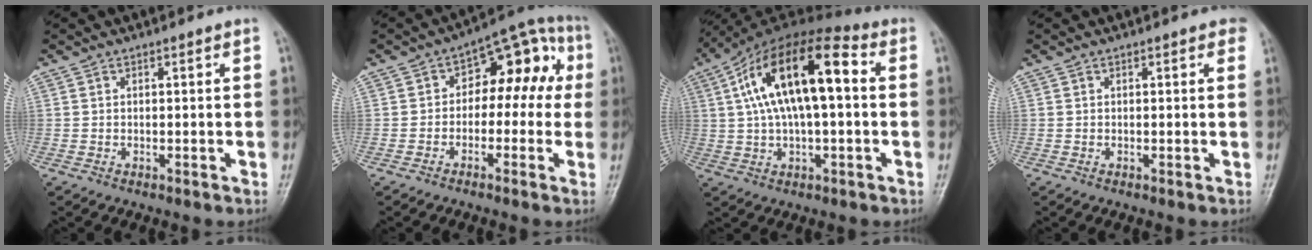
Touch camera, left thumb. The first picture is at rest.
{"total": 11.9, "force": [0.5, 7.5, 9.1], "torque": [-0.067, 0.053, -0.009]}
{"total": 17.9, "force": [3.1, 7.6, 15.9], "torque": [-0.280, 0.037, 0.043]}
{"total": 1.5, "force": [0.8, 0.7, 1.0], "torque": [-0.001, 0.000, 0.004]}